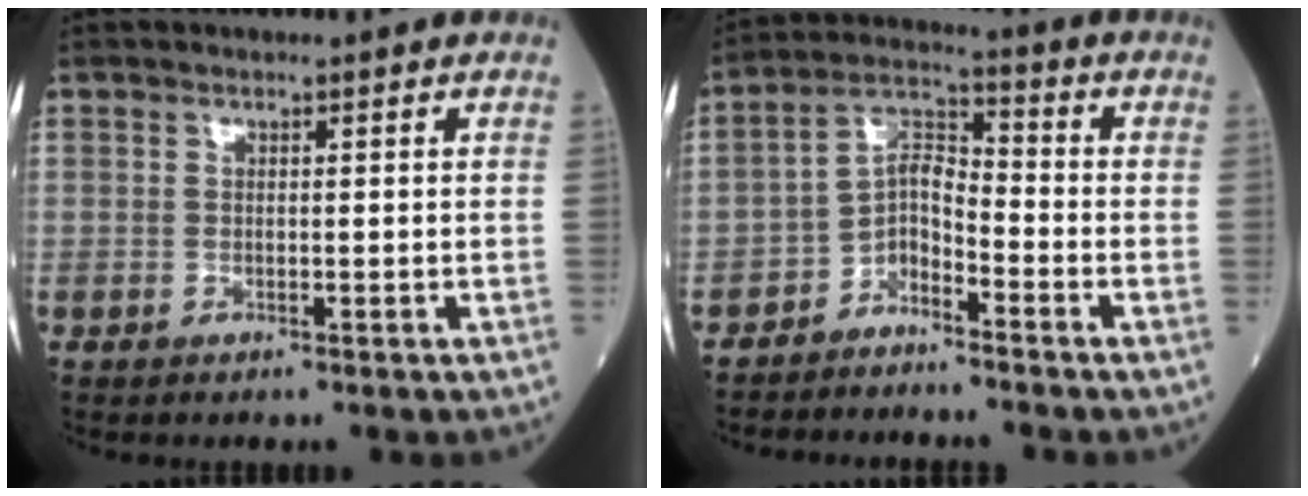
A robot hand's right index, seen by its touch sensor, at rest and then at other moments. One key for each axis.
{"total": 4.9, "fx": -3.5, "fy": 1.9, "fz": 2.9, "tx": -0.053, "ty": 0.008, "tz": -0.076}